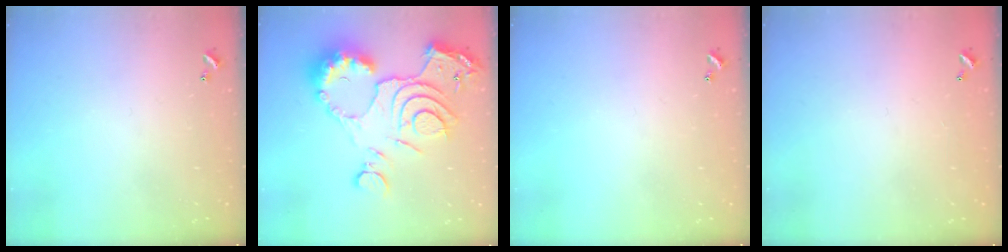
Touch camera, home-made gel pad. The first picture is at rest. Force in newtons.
{"total": 20.9, "press": 20.8, "slide": 2.5}
{"total": 0.0}
{"total": 3.0, "press": 3.0, "slide": 0.1}